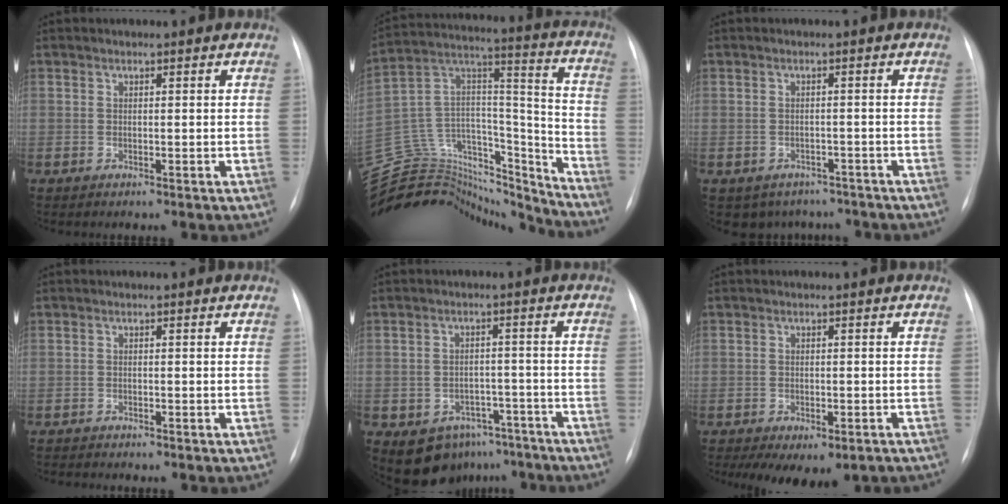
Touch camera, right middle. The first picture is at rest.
{"total": 30.1, "force": [-27.4, 9.5, 8.2], "torque": [-0.185, 0.037, -0.422]}
{"total": 5.6, "force": [-4.5, 3.4, 0.5], "torque": [0.005, 0.012, -0.053]}
{"total": 1.4, "force": [-1.4, 0.1, 0.2], "torque": [-0.003, -0.004, -0.020]}
{"total": 8.4, "force": [-5.7, 5.8, 2.4], "torque": [-0.022, 0.024, -0.072]}
{"total": 8.3, "force": [-5.5, 4.0, 4.8], "torque": [-0.062, 0.002, -0.074]}